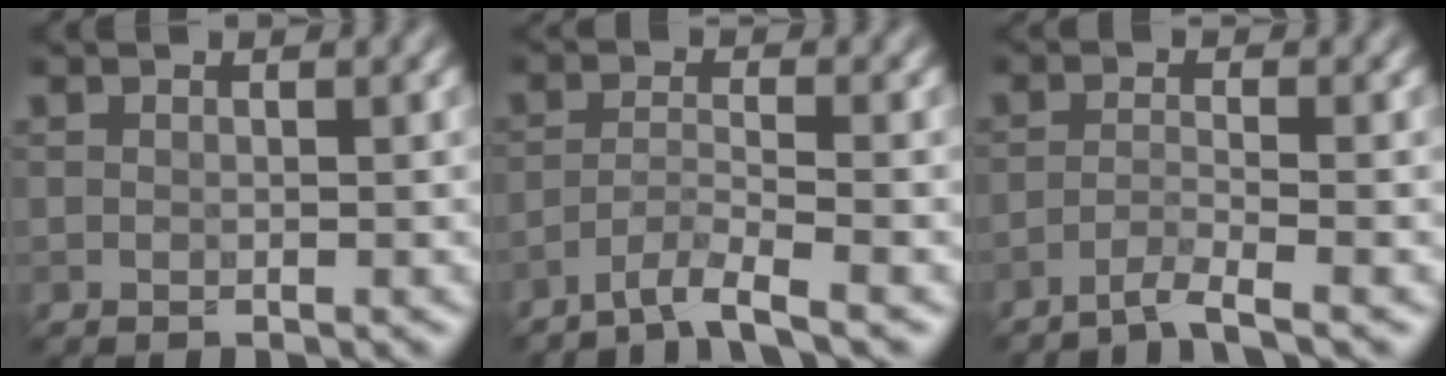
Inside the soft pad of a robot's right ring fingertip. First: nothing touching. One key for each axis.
{"total": 3.2, "fx": -2.5, "fy": 0.2, "fz": 1.9, "tx": -0.033, "ty": 0.003, "tz": -0.060}
{"total": 2.2, "fx": -1.8, "fy": 0.0, "fz": 1.4, "tx": -0.022, "ty": 0.001, "tz": -0.048}